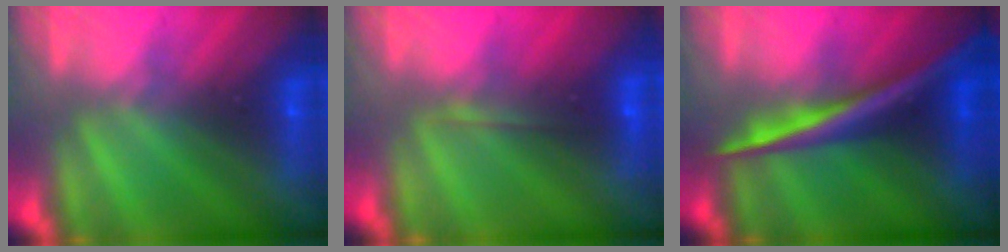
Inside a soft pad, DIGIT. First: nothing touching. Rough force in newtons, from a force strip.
{"total": 2.0}
{"total": 2.6}